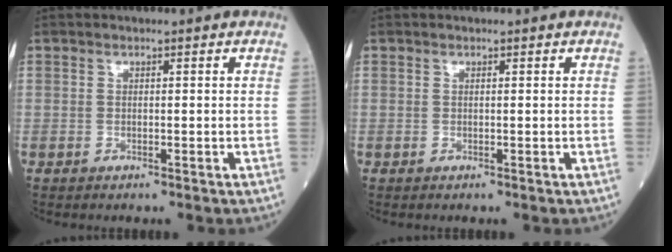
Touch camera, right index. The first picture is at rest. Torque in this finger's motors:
{"motor_torque": [0.03, -0.03, 0.03, 0.02]}